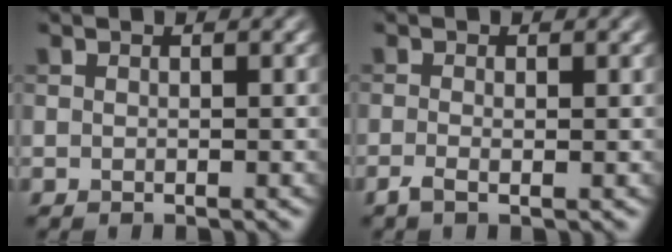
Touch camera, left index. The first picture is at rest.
{"total": 1.5, "force": [-0.7, 0.3, 1.3], "torque": [-0.031, -0.004, -0.015]}